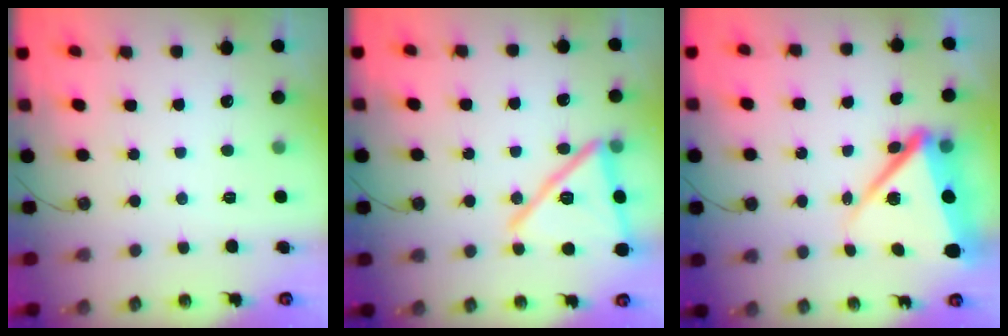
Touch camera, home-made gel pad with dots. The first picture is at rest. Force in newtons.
{"total": 19.6, "press": 16.7, "slide": 10.2}
{"total": 13.6, "press": 13.5, "slide": 1.7}